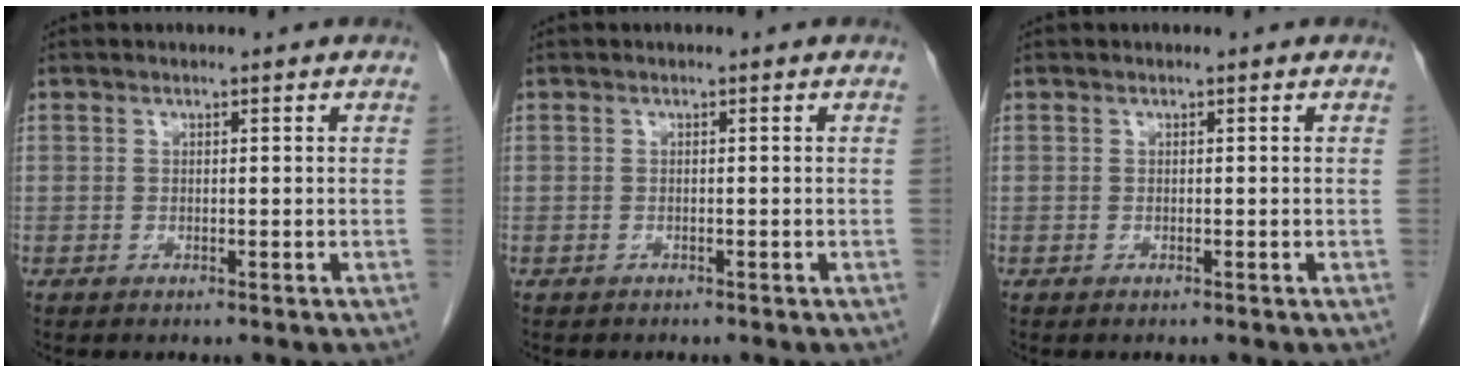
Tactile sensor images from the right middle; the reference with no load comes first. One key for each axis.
{"total": 0.5, "fx": -0.4, "fy": 0.3, "fz": 0.0, "tx": -0.012, "ty": 0.000, "tz": -0.008}
{"total": 0.0}